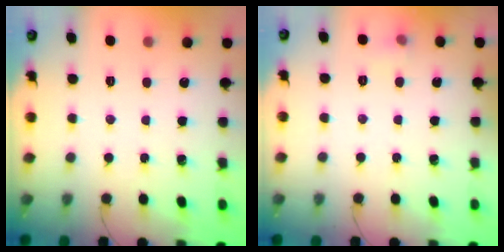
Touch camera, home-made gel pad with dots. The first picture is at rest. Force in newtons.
{"total": 3.9, "press": 3.8, "slide": 1.0}